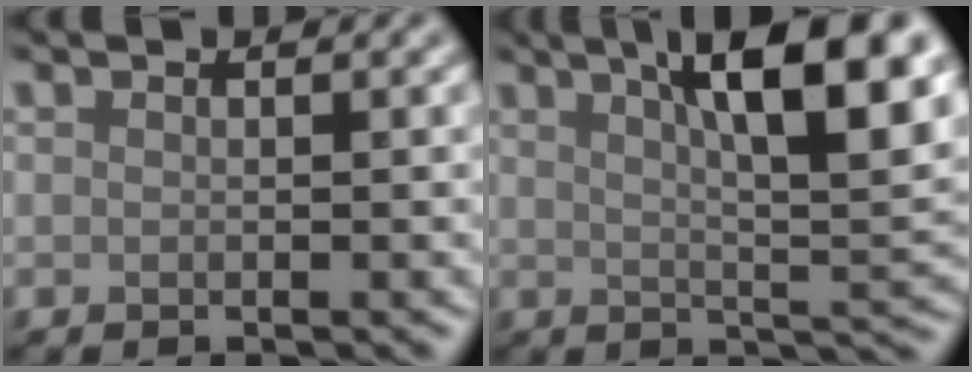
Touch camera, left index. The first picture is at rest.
{"total": 11.8, "force": [4.9, 3.3, 10.2], "torque": [-0.112, 0.018, 0.062]}